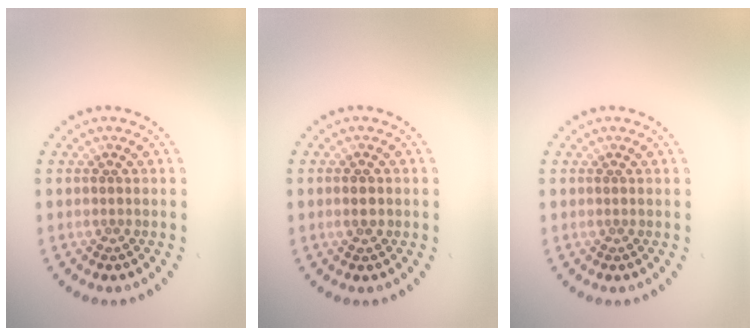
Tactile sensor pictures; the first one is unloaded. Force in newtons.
{"total": 1.6, "press": 1.6, "slide": 0.1}
{"total": 0.0}